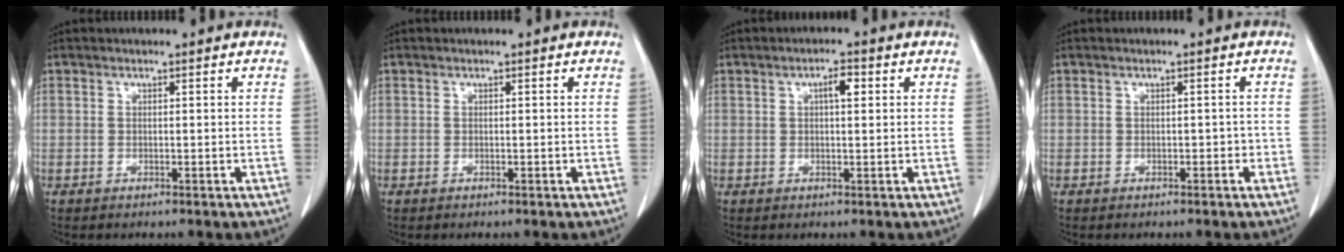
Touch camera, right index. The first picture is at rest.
{"total": 0.0}
{"total": 2.7, "force": [0.8, 0.8, 2.5], "torque": [-0.044, 0.005, 0.013]}
{"total": 0.9, "force": [-0.4, 0.7, 0.5], "torque": [-0.007, 0.004, -0.003]}